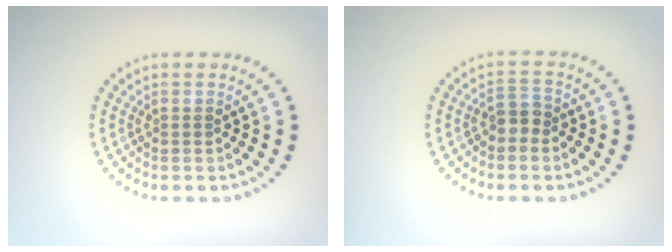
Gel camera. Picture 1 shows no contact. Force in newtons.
{"total": 1.8, "press": 1.6, "slide": 0.8}